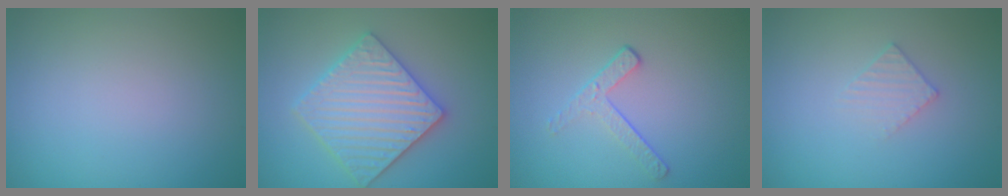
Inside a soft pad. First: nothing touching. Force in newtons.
{"total": 5.9, "press": 5.8, "slide": 1.0}
{"total": 1.8, "press": 1.1, "slide": 1.4}
{"total": 1.4, "press": 1.4, "slide": 0.2}